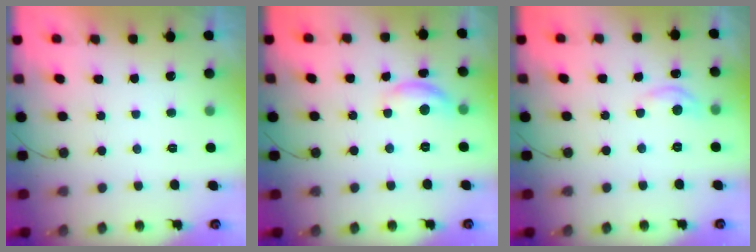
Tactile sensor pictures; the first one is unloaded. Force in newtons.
{"total": 9.5, "press": 9.5, "slide": 0.4}
{"total": 5.6, "press": 5.5, "slide": 0.6}